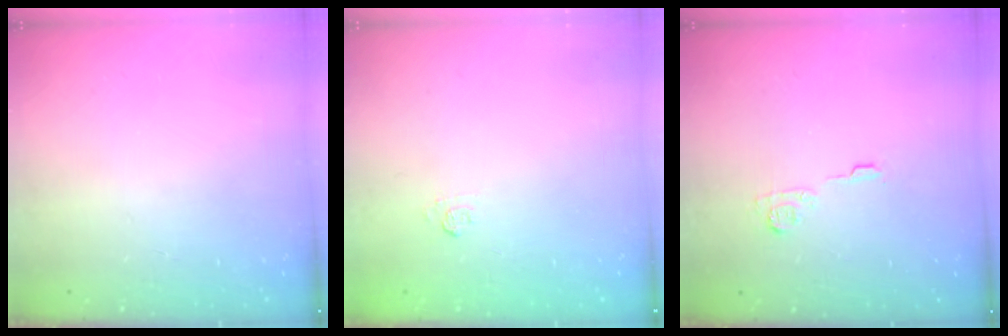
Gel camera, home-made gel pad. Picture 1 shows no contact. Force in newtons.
{"total": 5.2, "press": 5.1, "slide": 1.2}
{"total": 6.2, "press": 6.2, "slide": 0.5}